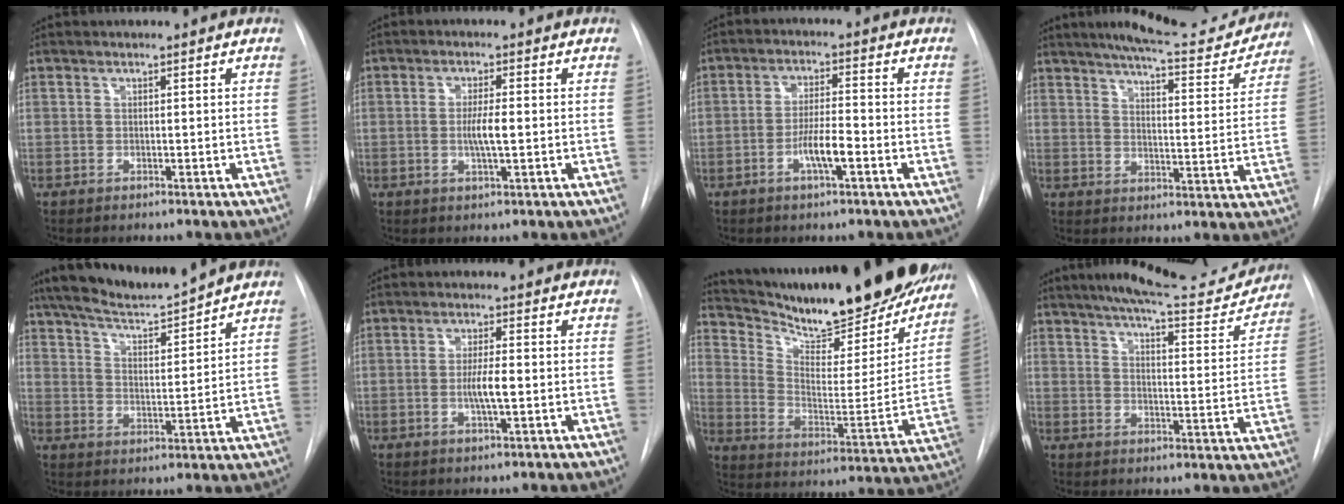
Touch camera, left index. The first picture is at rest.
{"total": 3.7, "force": [-0.3, 0.4, 3.7], "torque": [-0.070, -0.003, -0.006]}
{"total": 5.1, "force": [-2.1, 0.7, 4.6], "torque": [-0.089, 0.000, -0.040]}
{"total": 16.1, "force": [14.7, 2.7, 6.0], "torque": [-0.079, -0.019, 0.184]}
{"total": 12.2, "force": [11.1, 0.4, 5.0], "torque": [-0.085, 0.001, 0.182]}
{"total": 4.1, "force": [-0.6, 0.4, 4.0], "torque": [-0.076, -0.004, -0.011]}
{"total": 30.8, "force": [26.0, 6.6, 15.1], "torque": [-0.252, -0.065, 0.359]}
{"total": 17.3, "force": [15.9, 2.6, 6.4], "torque": [-0.091, -0.025, 0.202]}